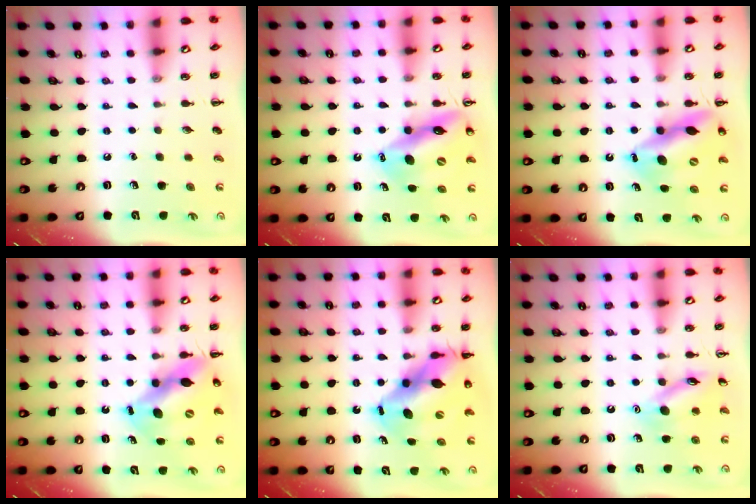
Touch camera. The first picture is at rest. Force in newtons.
{"total": 14.1, "press": 13.6, "slide": 3.9}
{"total": 15.2, "press": 14.6, "slide": 4.3}
{"total": 11.9, "press": 11.6, "slide": 2.7}
{"total": 14.1, "press": 13.6, "slide": 3.7}
{"total": 12.5, "press": 12.5, "slide": 1.1}